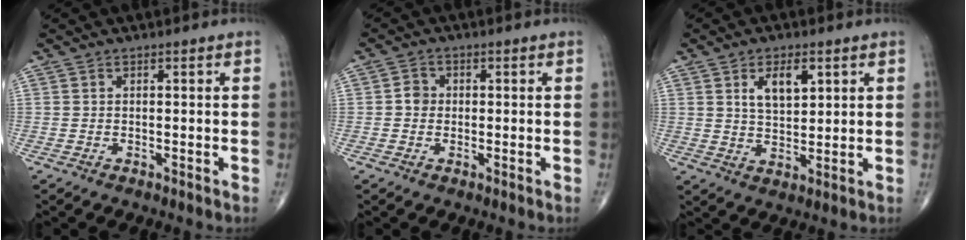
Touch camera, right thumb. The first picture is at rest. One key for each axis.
{"total": 2.5, "fx": -0.1, "fy": 2.2, "fz": 1.0, "tx": -0.005, "ty": 0.006, "tz": -0.008}
{"total": 6.6, "fx": 2.7, "fy": 3.4, "fz": 5.0, "tx": -0.071, "ty": -0.018, "tz": 0.051}